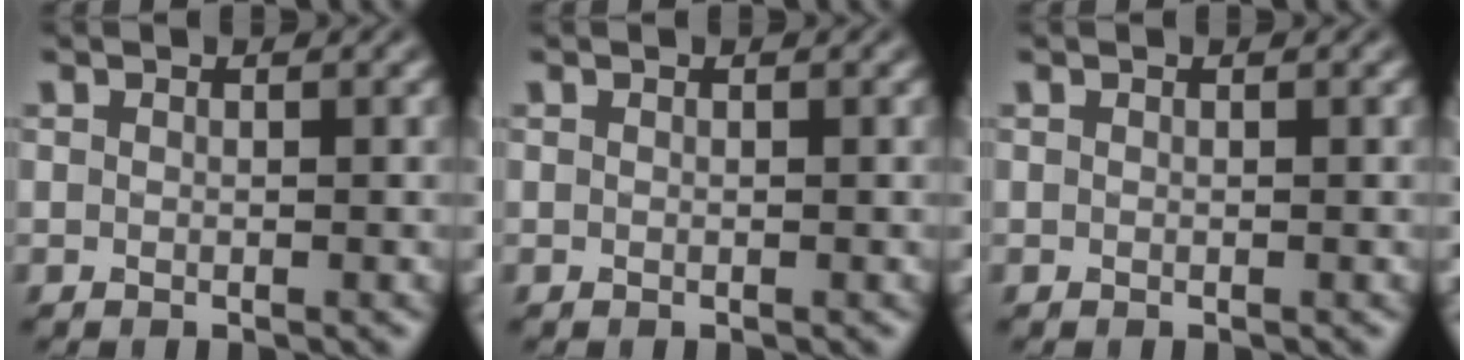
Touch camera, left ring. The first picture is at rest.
{"total": 0.0}
{"total": 0.0}